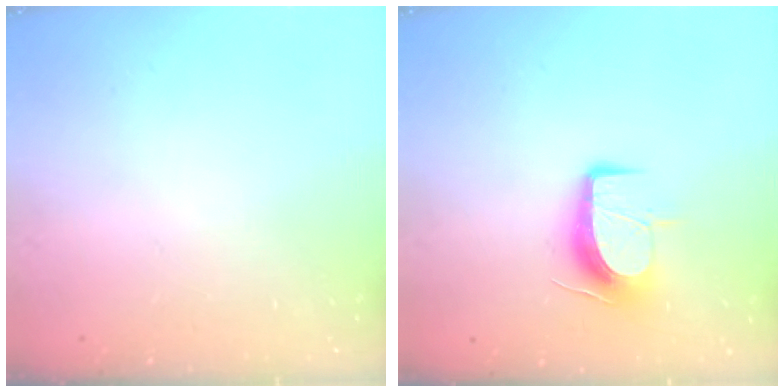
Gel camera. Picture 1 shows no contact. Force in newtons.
{"total": 10.5, "press": 10.5, "slide": 0.9}